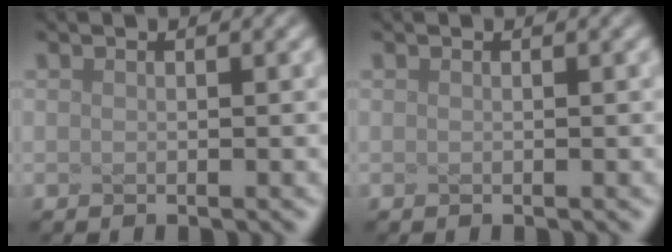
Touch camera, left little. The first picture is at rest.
{"total": 0.0}